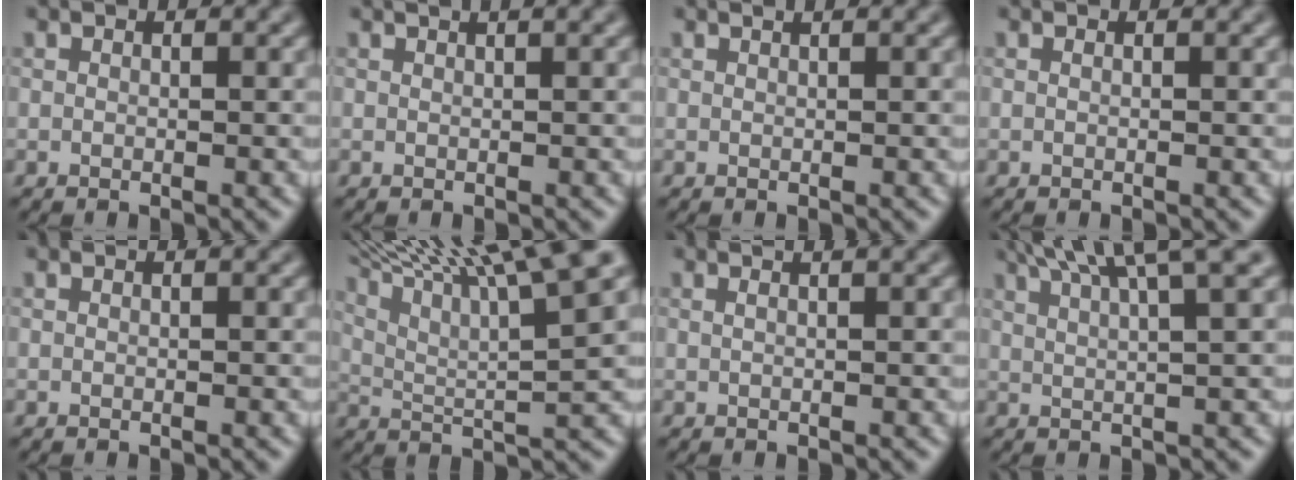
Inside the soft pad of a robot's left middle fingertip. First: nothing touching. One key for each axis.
{"total": 1.5, "fx": 1.0, "fy": 0.4, "fz": 1.0, "tx": -0.010, "ty": -0.004, "tz": 0.007}
{"total": 1.1, "fx": 0.8, "fy": 0.4, "fz": 0.7, "tx": -0.005, "ty": -0.005, "tz": 0.002}
{"total": 0.0}
{"total": 0.0}
{"total": 13.7, "fx": 9.3, "fy": 2.5, "fz": 9.8, "tx": -0.152, "ty": 0.028, "tz": 0.130}
{"total": 3.0, "fx": 1.6, "fy": 1.4, "fz": 2.1, "tx": -0.008, "ty": 0.014, "tz": -0.008}
{"total": 8.2, "fx": 5.3, "fy": 2.1, "fz": 5.9, "tx": -0.062, "ty": 0.037, "tz": 0.041}